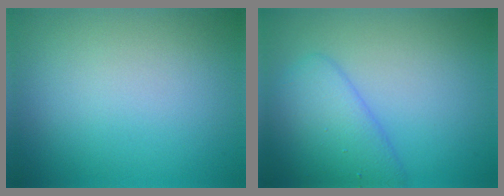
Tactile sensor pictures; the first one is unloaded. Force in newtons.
{"total": 4.2, "press": 4.2, "slide": 0.1}